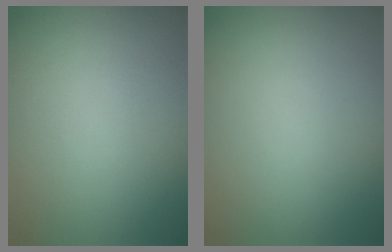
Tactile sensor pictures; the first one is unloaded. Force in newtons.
{"total": 0.0}